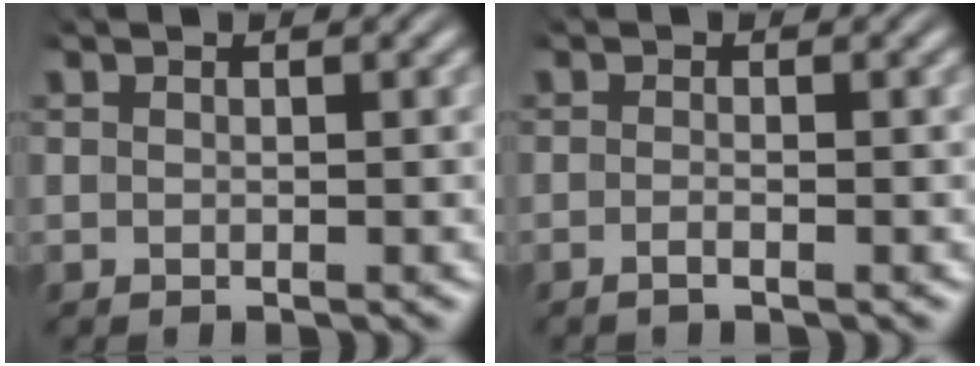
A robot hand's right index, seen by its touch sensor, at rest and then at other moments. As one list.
[{"total": 1.1, "force": [-0.9, 0.0, 0.6], "torque": [-0.018, -0.002, -0.020]}]